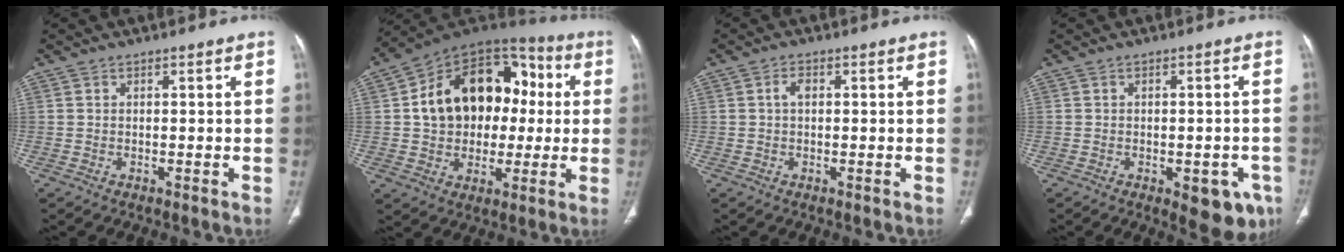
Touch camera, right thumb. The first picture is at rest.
{"total": 22.2, "force": [2.1, 16.0, 15.2], "torque": [-0.206, 0.038, 0.037]}
{"total": 1.8, "force": [0.2, 1.1, 1.5], "torque": [-0.027, 0.007, 0.002]}
{"total": 8.5, "force": [-3.7, 4.0, 6.4], "torque": [-0.050, 0.007, -0.038]}